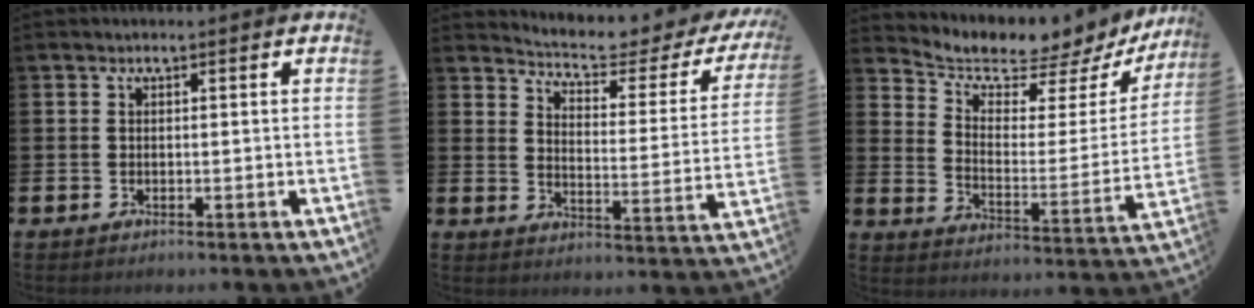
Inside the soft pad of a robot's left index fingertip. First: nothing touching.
{"total": 5.3, "force": [4.9, 0.9, 1.9], "torque": [-0.056, -0.042, 0.074]}
{"total": 5.9, "force": [5.6, 1.5, 1.0], "torque": [-0.048, -0.055, 0.087]}